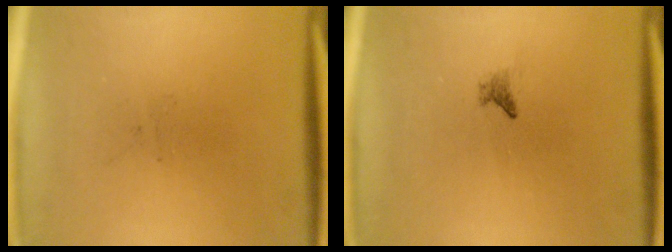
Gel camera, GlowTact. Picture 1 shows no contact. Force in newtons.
{"total": 0.8}